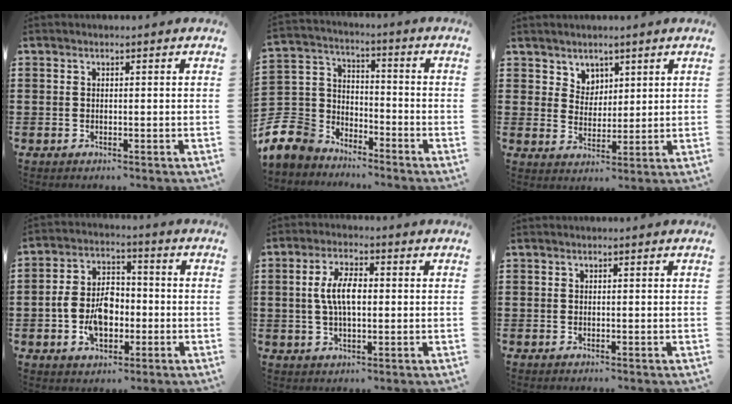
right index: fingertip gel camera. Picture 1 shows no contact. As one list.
[{"total": 7.8, "force": [-5.8, 5.1, 1.0], "torque": [-0.084, -0.006, -0.125]}, {"total": 4.2, "force": [2.9, 3.0, 0.0], "torque": [-0.017, 0.004, 0.054]}, {"total": 7.6, "force": [-1.6, 5.4, 5.1], "torque": [-0.107, 0.010, -0.033]}, {"total": 6.2, "force": [0.3, 2.6, 5.6], "torque": [-0.123, 0.004, -0.003]}, {"total": 0.0}]